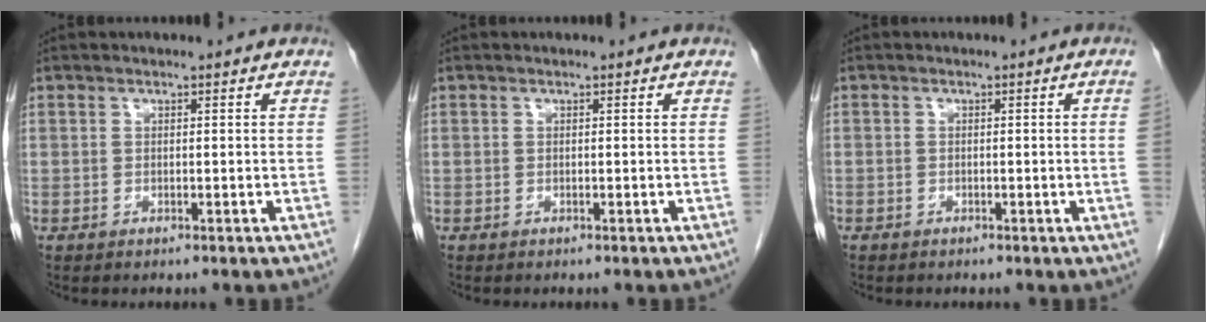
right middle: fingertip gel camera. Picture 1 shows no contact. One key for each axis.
{"total": 0.0}
{"total": 1.1, "fx": -0.3, "fy": -0.4, "fz": 1.0, "tx": -0.011, "ty": 0.001, "tz": -0.006}